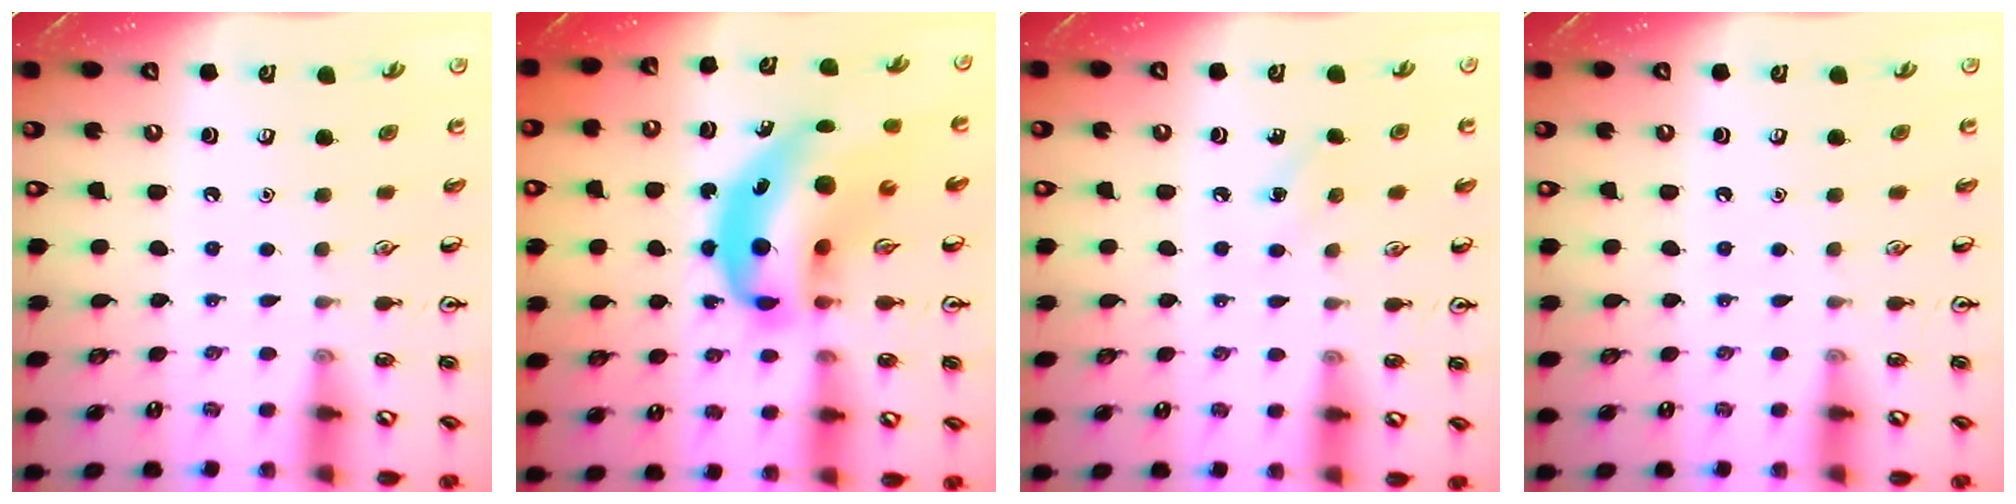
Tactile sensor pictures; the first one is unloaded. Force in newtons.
{"total": 16.0, "press": 15.4, "slide": 4.6}
{"total": 6.3, "press": 5.9, "slide": 2.2}
{"total": 0.0}